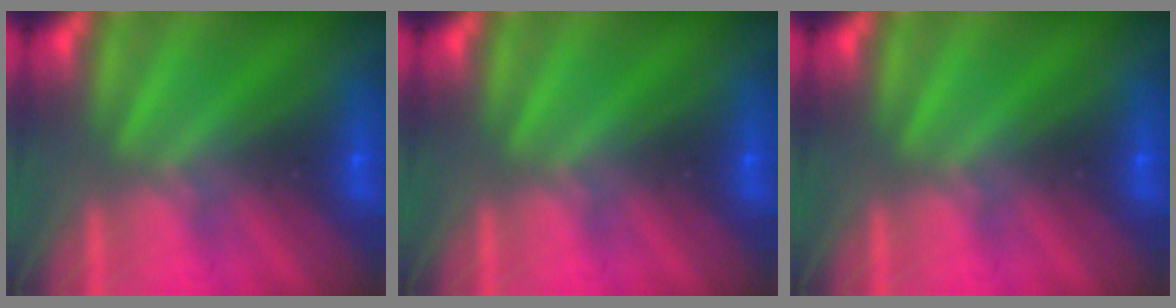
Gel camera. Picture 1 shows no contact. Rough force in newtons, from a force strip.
{"total": 0.0}
{"total": 0.0}